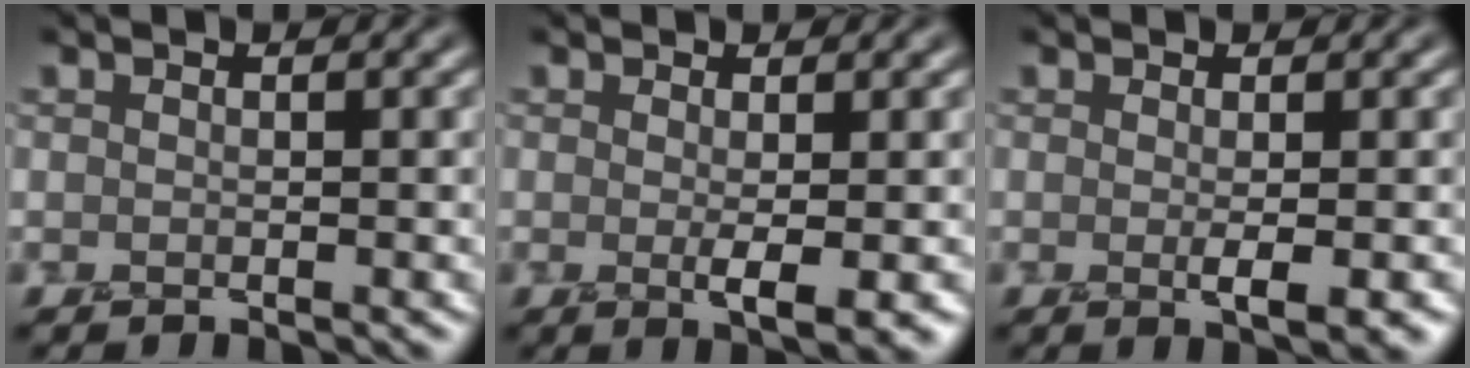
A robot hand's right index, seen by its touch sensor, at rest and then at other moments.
{"total": 2.6, "force": [-0.2, 0.5, 2.5], "torque": [-0.037, -0.006, 0.000]}
{"total": 2.3, "force": [-0.3, 0.5, 2.2], "torque": [-0.029, -0.002, -0.003]}